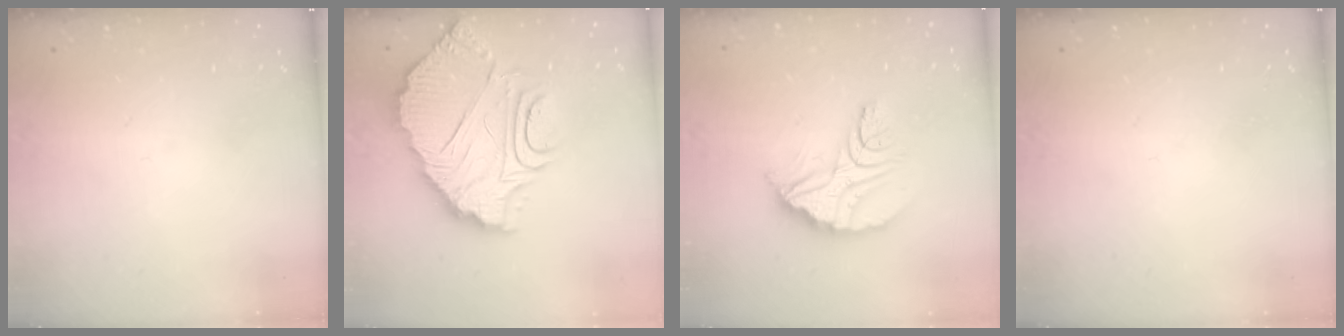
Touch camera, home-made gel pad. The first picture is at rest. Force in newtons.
{"total": 16.2, "press": 16.1, "slide": 1.5}
{"total": 12.3, "press": 12.3, "slide": 1.0}
{"total": 0.0}